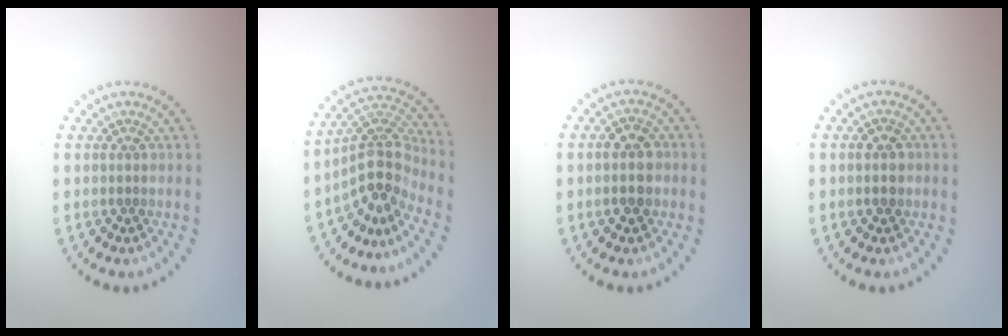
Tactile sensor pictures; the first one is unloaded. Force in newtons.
{"total": 4.2, "press": 3.1, "slide": 2.8}
{"total": 2.6, "press": 2.6, "slide": 0.1}
{"total": 1.3, "press": 1.3, "slide": 0.1}